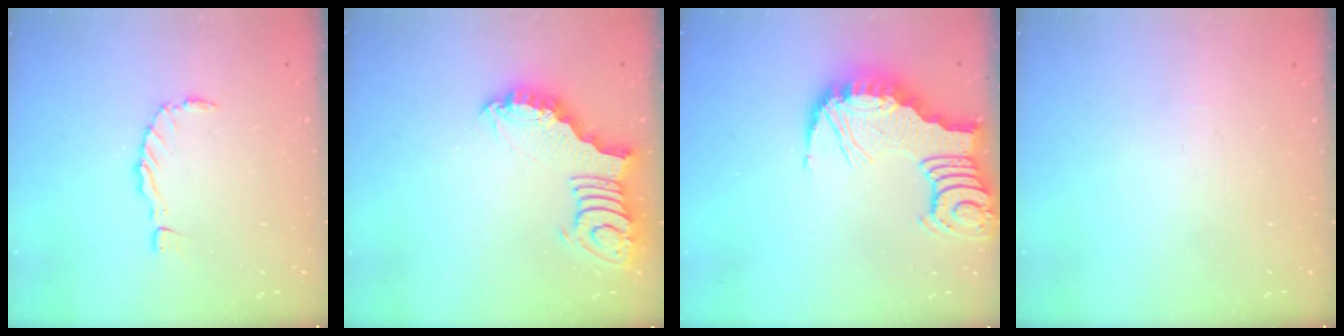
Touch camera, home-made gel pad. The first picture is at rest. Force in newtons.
{"total": 5.7, "press": 5.6, "slide": 0.7}
{"total": 7.2, "press": 7.2, "slide": 0.8}
{"total": 0.0}